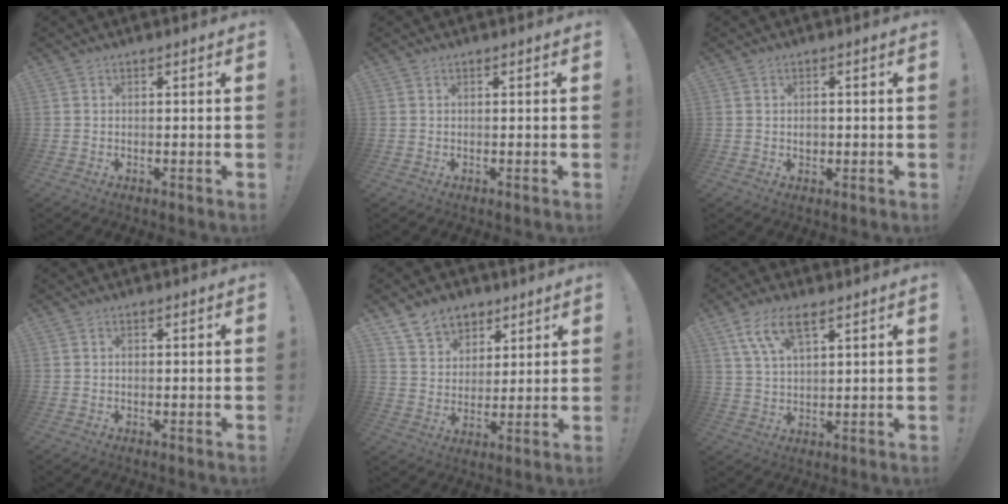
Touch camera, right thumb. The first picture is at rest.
{"total": 0.0}
{"total": 1.2, "force": [0.0, 1.1, 0.5], "torque": [0.004, -0.004, -0.003]}
{"total": 0.8, "force": [-0.2, 0.6, 0.5], "torque": [-0.018, 0.006, -0.002]}
{"total": 10.6, "force": [6.8, 7.6, 2.9], "torque": [-0.038, -0.043, 0.132]}
{"total": 9.9, "force": [5.4, 4.2, 7.1], "torque": [-0.141, -0.010, 0.102]}